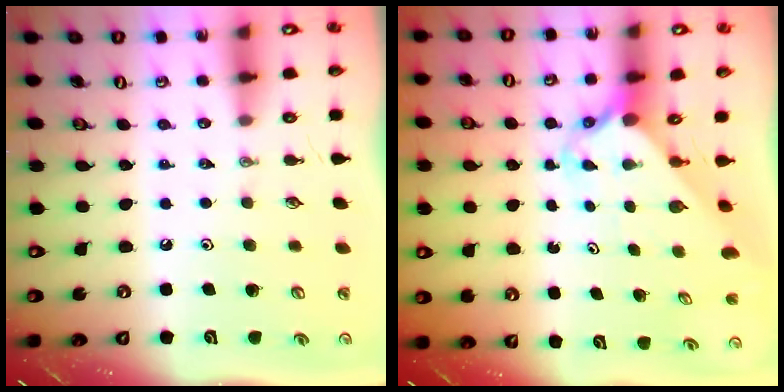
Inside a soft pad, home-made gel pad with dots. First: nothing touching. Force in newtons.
{"total": 2.5, "press": 2.5, "slide": 0.3}